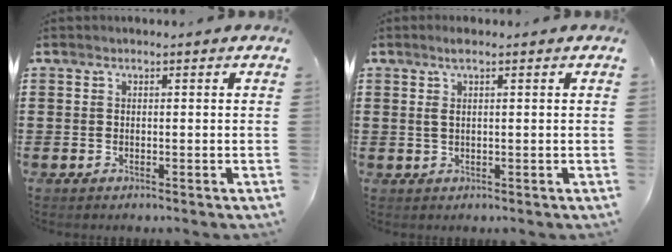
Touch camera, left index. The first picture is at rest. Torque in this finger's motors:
{"motor_torque": [0.16, -0.13, 0.04, 0.02]}